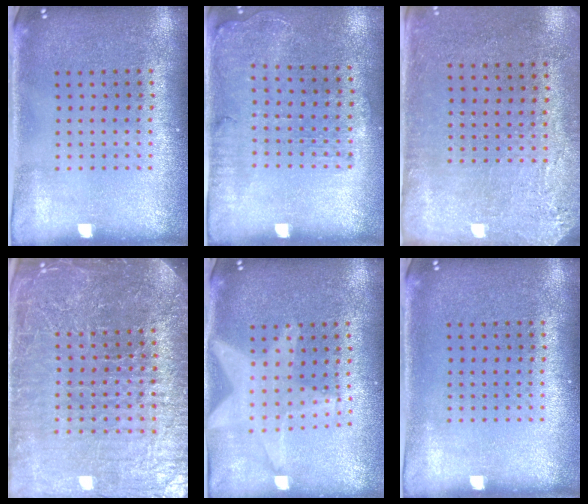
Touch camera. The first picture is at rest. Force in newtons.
{"total": 1.3, "press": 1.2, "slide": 0.5}
{"total": 2.8, "press": 2.3, "slide": 1.6}
{"total": 6.2, "press": 5.5, "slide": 2.8}
{"total": 1.3, "press": 1.3, "slide": 0.5}
{"total": 0.0}